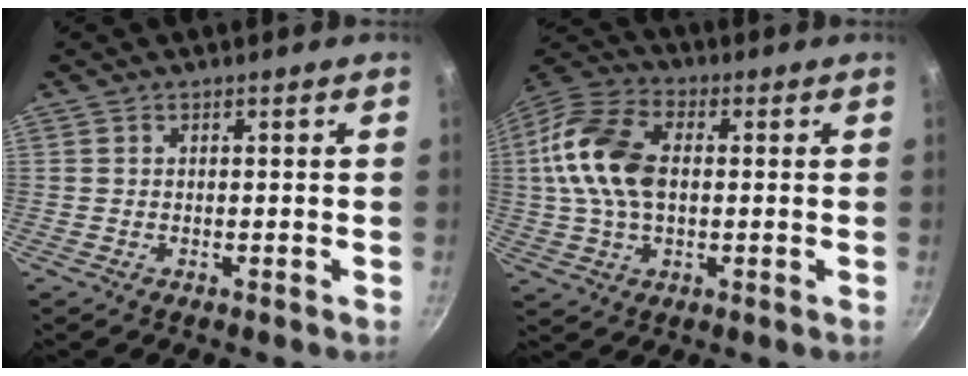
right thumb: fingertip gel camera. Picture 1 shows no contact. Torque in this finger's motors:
{"motor_torque": [0.49, 0.58, 1.65, 0.29, 0.55]}